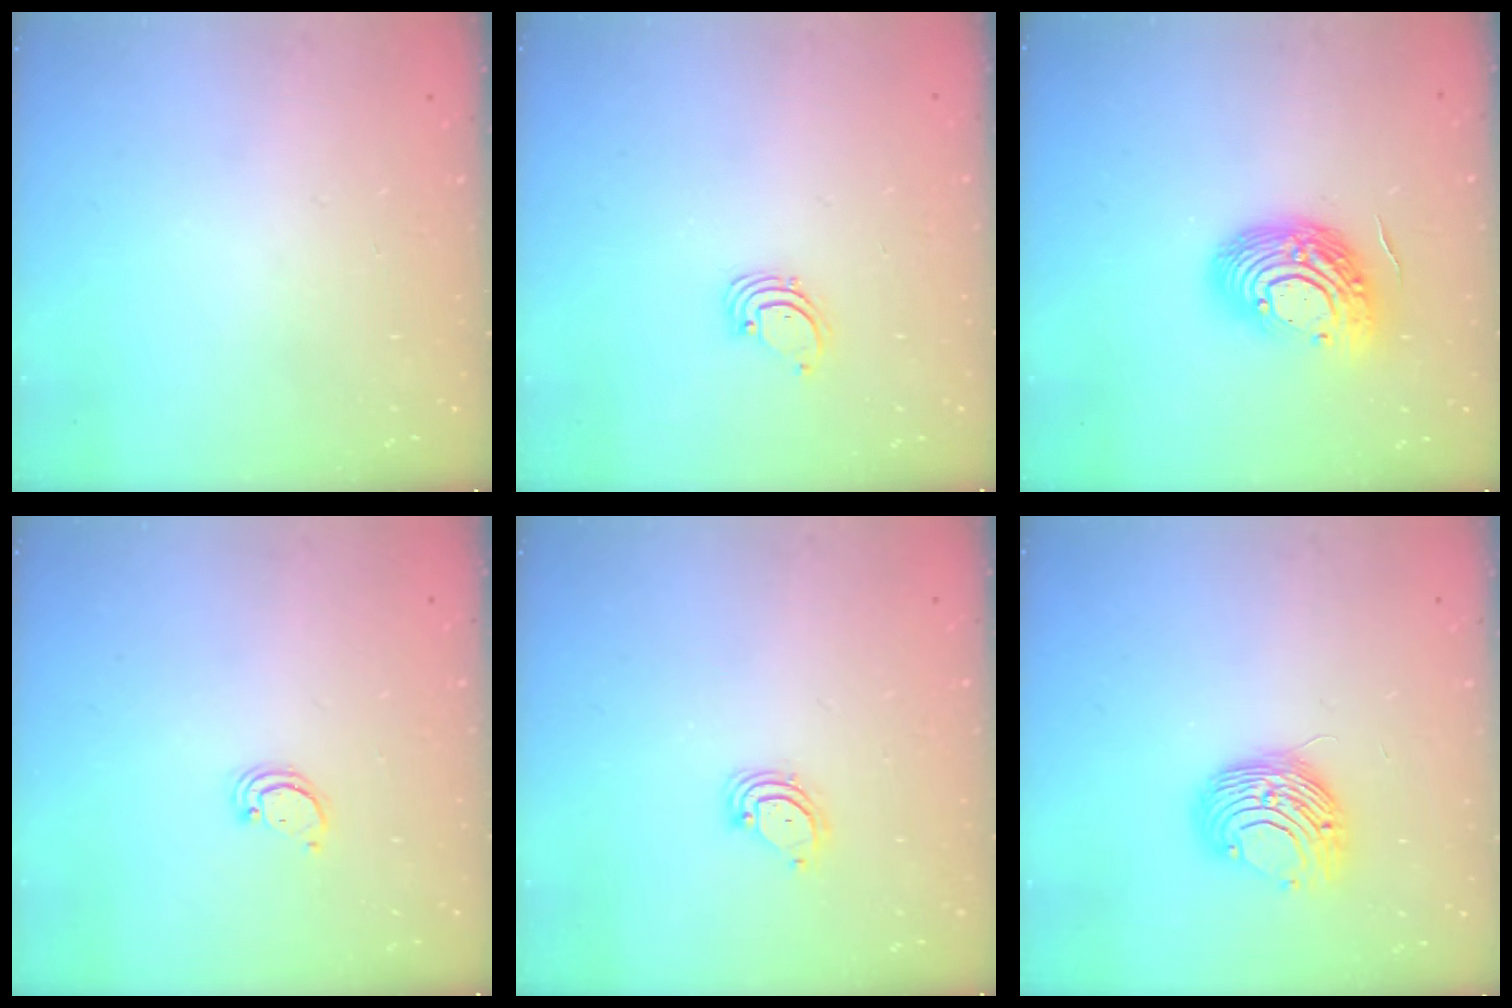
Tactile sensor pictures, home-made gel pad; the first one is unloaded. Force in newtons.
{"total": 1.6, "press": 1.6, "slide": 0.1}
{"total": 16.2, "press": 16.1, "slide": 1.2}
{"total": 2.4, "press": 2.4, "slide": 0.2}
{"total": 3.8, "press": 3.8, "slide": 0.2}
{"total": 9.3, "press": 9.3, "slide": 0.3}